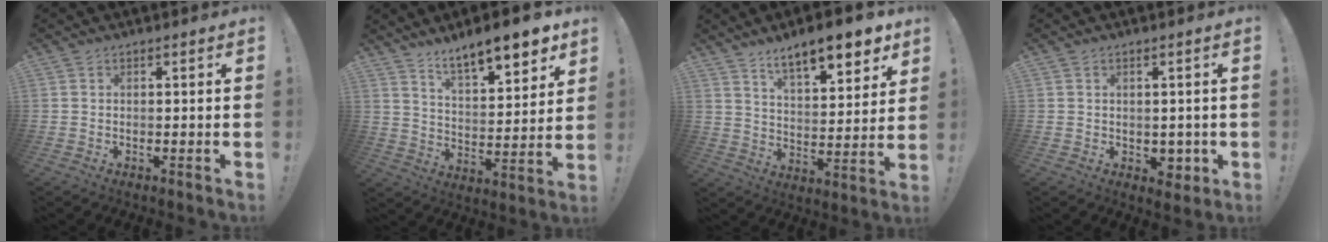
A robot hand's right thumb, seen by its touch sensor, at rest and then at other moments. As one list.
[{"total": 12.1, "force": [9.8, 3.1, 6.5], "torque": [-0.103, -0.074, 0.167]}, {"total": 13.4, "force": [9.6, 4.1, 8.4], "torque": [-0.125, -0.063, 0.159]}, {"total": 4.3, "force": [-0.2, 3.6, 2.4], "torque": [-0.015, 0.002, 0.001]}]